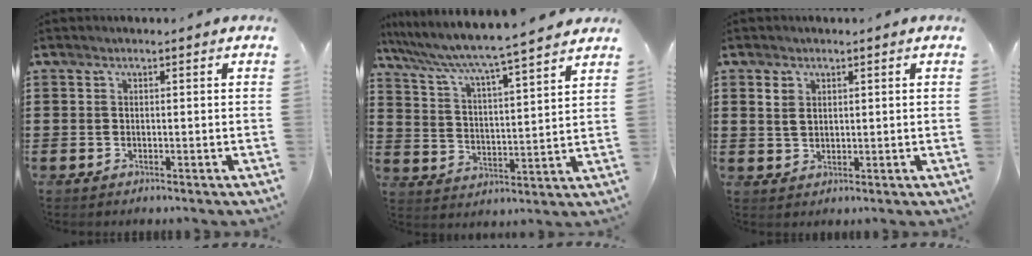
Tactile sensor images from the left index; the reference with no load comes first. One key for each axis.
{"total": 4.9, "fx": 4.4, "fy": -0.7, "fz": 2.2, "tx": -0.064, "ty": -0.040, "tz": 0.063}
{"total": 2.1, "fx": 1.0, "fy": 1.4, "fz": 1.2, "tx": -0.027, "ty": 0.005, "tz": 0.019}